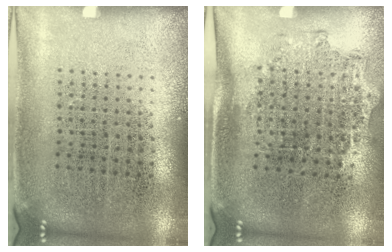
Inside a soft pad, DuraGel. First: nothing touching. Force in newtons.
{"total": 1.2, "press": 0.9, "slide": 0.8}